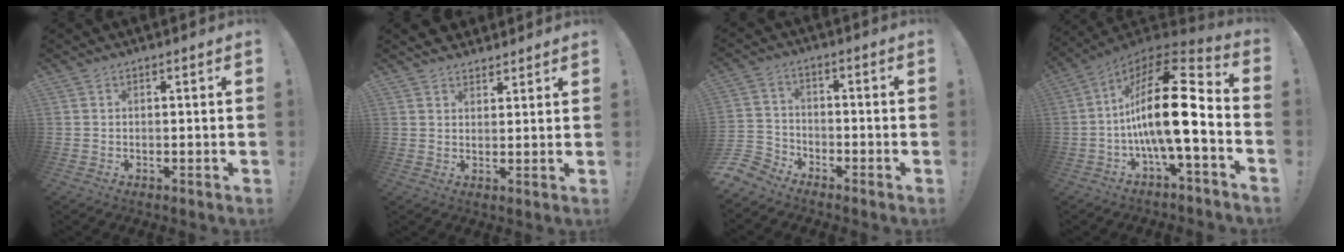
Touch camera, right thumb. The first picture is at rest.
{"total": 3.8, "force": [3.3, 1.9, 0.2], "torque": [0.010, -0.021, 0.060]}
{"total": 5.7, "force": [-4.7, 3.1, 0.7], "torque": [-0.018, 0.025, -0.094]}
{"total": 22.7, "force": [-2.1, 6.8, 21.5], "torque": [-0.374, 0.005, -0.041]}